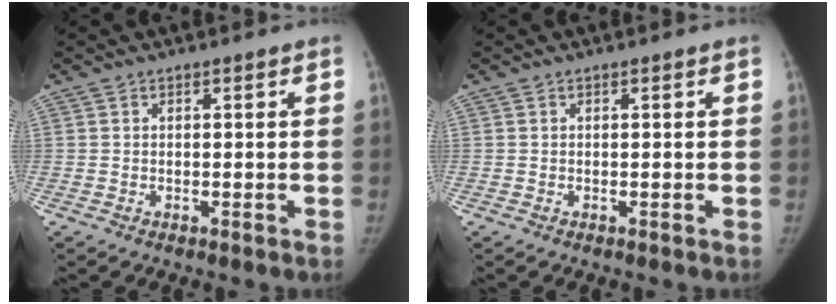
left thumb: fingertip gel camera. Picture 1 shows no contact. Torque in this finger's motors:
{"motor_torque": [0.00, 0.00, 0.02, 0.01, -0.01]}